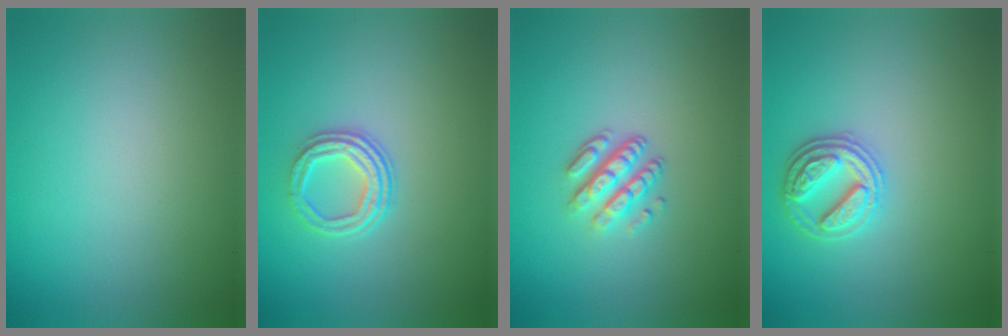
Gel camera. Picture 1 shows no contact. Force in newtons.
{"total": 3.1, "press": 2.4, "slide": 1.9}
{"total": 3.4, "press": 2.4, "slide": 2.4}
{"total": 2.9, "press": 2.8, "slide": 0.8}